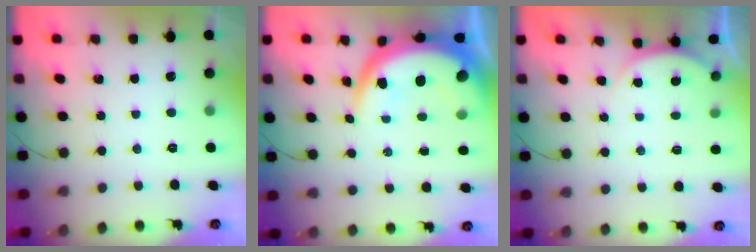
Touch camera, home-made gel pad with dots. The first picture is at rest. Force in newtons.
{"total": 12.7, "press": 12.7, "slide": 1.0}
{"total": 2.4, "press": 2.4, "slide": 0.6}